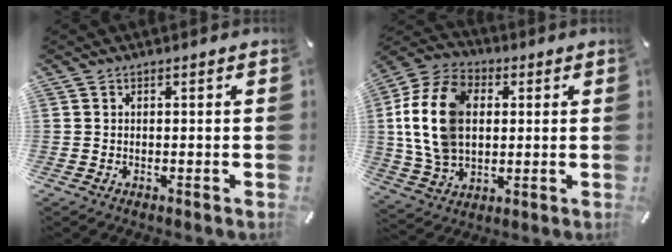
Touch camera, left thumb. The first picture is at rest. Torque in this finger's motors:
{"motor_torque": [1.79, 1.74, 2.32, -0.45, 0.71]}